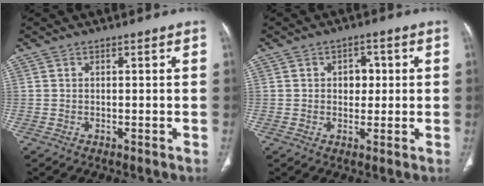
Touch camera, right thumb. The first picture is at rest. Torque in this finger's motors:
{"motor_torque": [-0.64, 0.27, 0.43, 0.25, -0.01]}